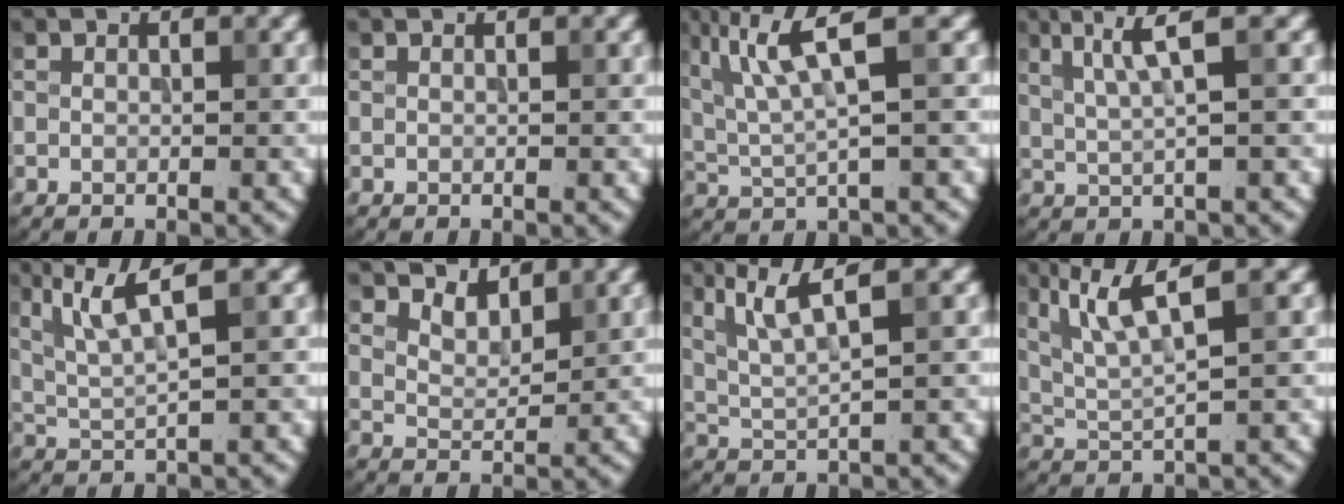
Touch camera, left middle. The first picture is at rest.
{"total": 0.0}
{"total": 6.2, "force": [2.4, 1.0, 5.6], "torque": [-0.116, 0.008, 0.050]}
{"total": 3.9, "force": [1.5, 0.5, 3.5], "torque": [-0.064, 0.001, 0.031]}
{"total": 4.7, "force": [2.2, 0.8, 4.1], "torque": [-0.088, 0.004, 0.050]}
{"total": 2.2, "force": [1.9, 0.8, 0.8], "torque": [-0.018, -0.002, 0.033]}
{"total": 4.2, "force": [2.0, 0.6, 3.7], "torque": [-0.079, 0.003, 0.046]}
{"total": 5.8, "force": [2.9, 1.1, 4.9], "torque": [-0.097, 0.008, 0.062]}